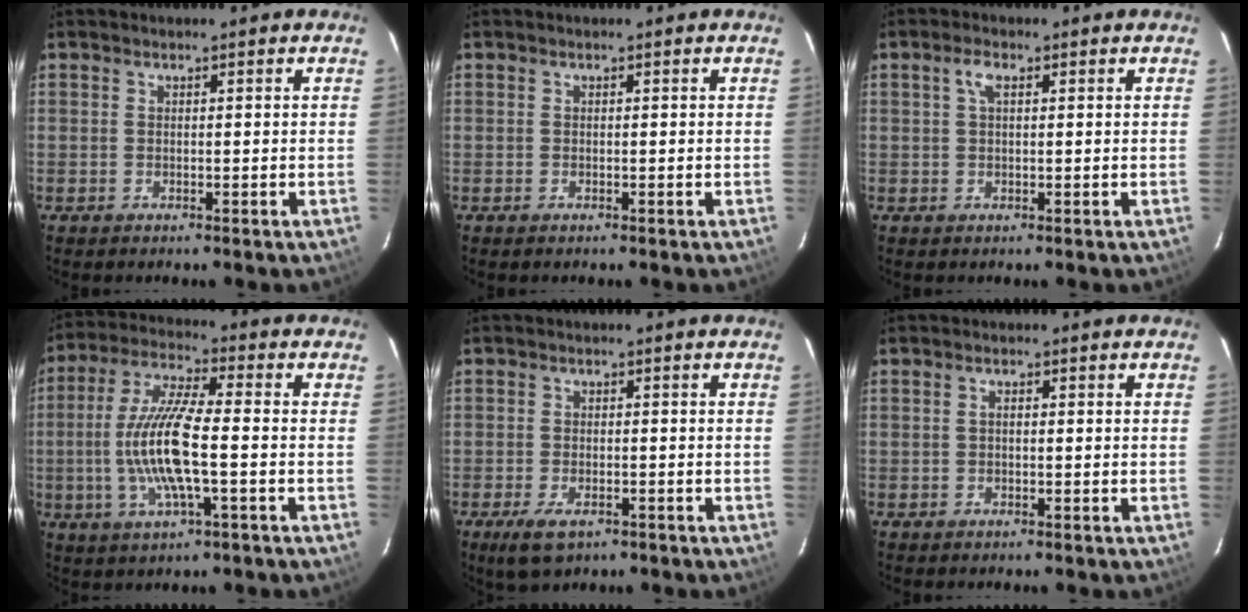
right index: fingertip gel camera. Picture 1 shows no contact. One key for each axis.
{"total": 0.0}
{"total": 2.4, "fx": 0.8, "fy": 1.0, "fz": 2.0, "tx": -0.039, "ty": 0.009, "tz": 0.016}
{"total": 13.3, "fx": -2.3, "fy": 2.2, "fz": 12.9, "tx": -0.265, "ty": 0.001, "tz": -0.047}
{"total": 6.0, "fx": -3.5, "fy": 2.8, "fz": 3.9, "tx": -0.092, "ty": -0.017, "tz": -0.059}
{"total": 0.8, "fx": -0.1, "fy": 0.4, "fz": 0.6, "tx": -0.009, "ty": 0.006, "tz": -0.002}